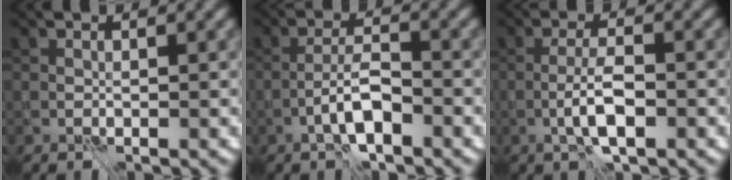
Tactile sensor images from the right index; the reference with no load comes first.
{"total": 3.2, "force": [-2.0, 0.6, 2.4], "torque": [-0.043, 0.009, -0.042]}
{"total": 3.2, "force": [-1.5, 0.6, 2.7], "torque": [-0.053, 0.003, -0.031]}